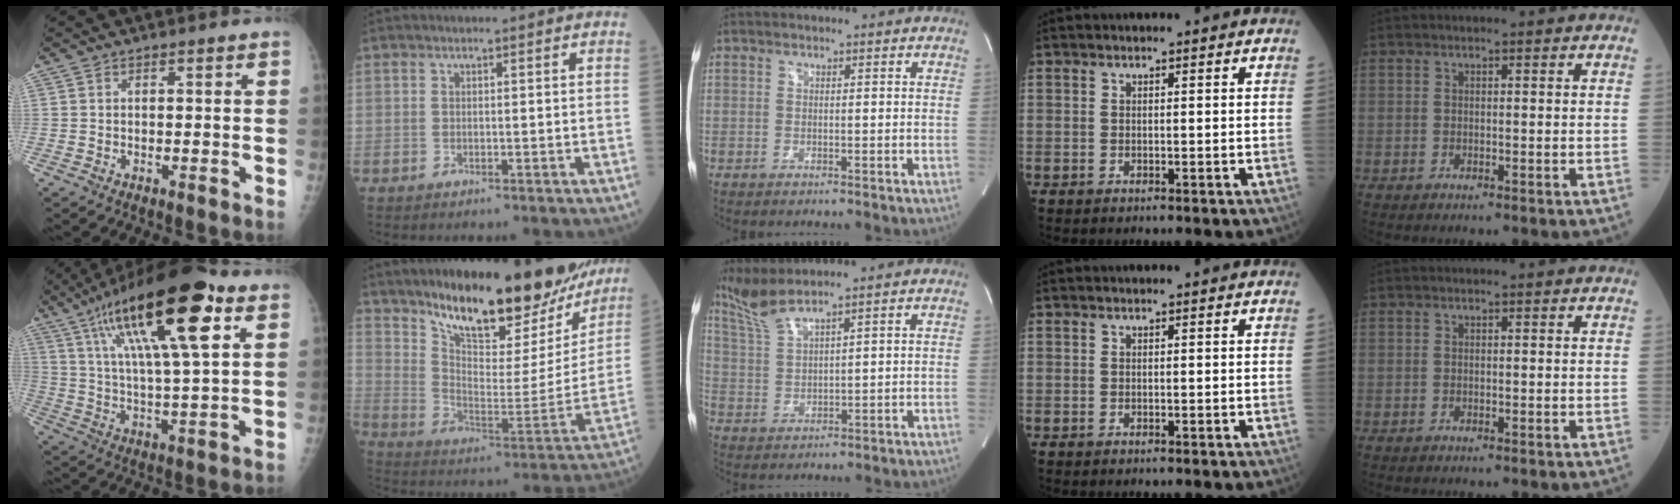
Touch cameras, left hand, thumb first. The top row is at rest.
{"thumb": {"total": 23.4, "force": [11.0, 5.9, 19.8], "torque": [-0.327, -0.010, 0.181]}, "index": {"total": 24.6, "force": [19.6, 7.3, 12.9], "torque": [-0.193, -0.031, 0.283]}, "middle": {"total": 5.2, "force": [4.6, -0.8, 2.3], "torque": [-0.062, 0.001, 0.107]}}